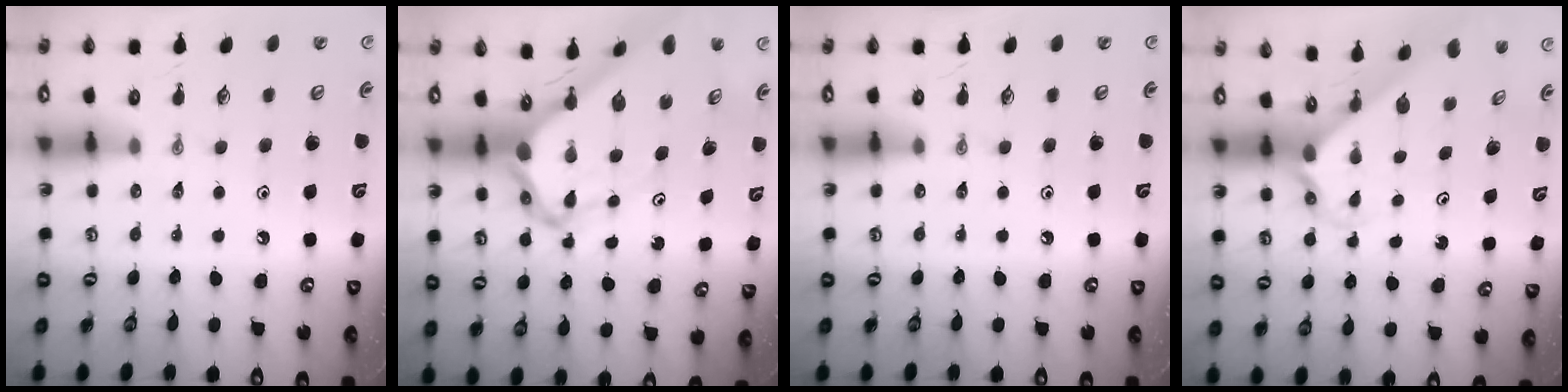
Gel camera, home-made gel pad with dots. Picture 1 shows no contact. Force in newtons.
{"total": 8.2, "press": 8.2, "slide": 0.4}
{"total": 0.0}
{"total": 2.3, "press": 2.3, "slide": 0.2}